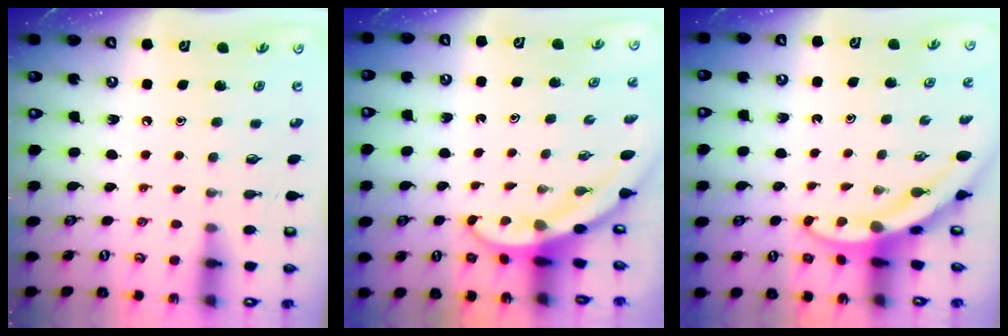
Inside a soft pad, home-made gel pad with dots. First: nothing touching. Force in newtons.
{"total": 3.4, "press": 3.4, "slide": 0.1}
{"total": 3.3, "press": 3.3, "slide": 0.3}